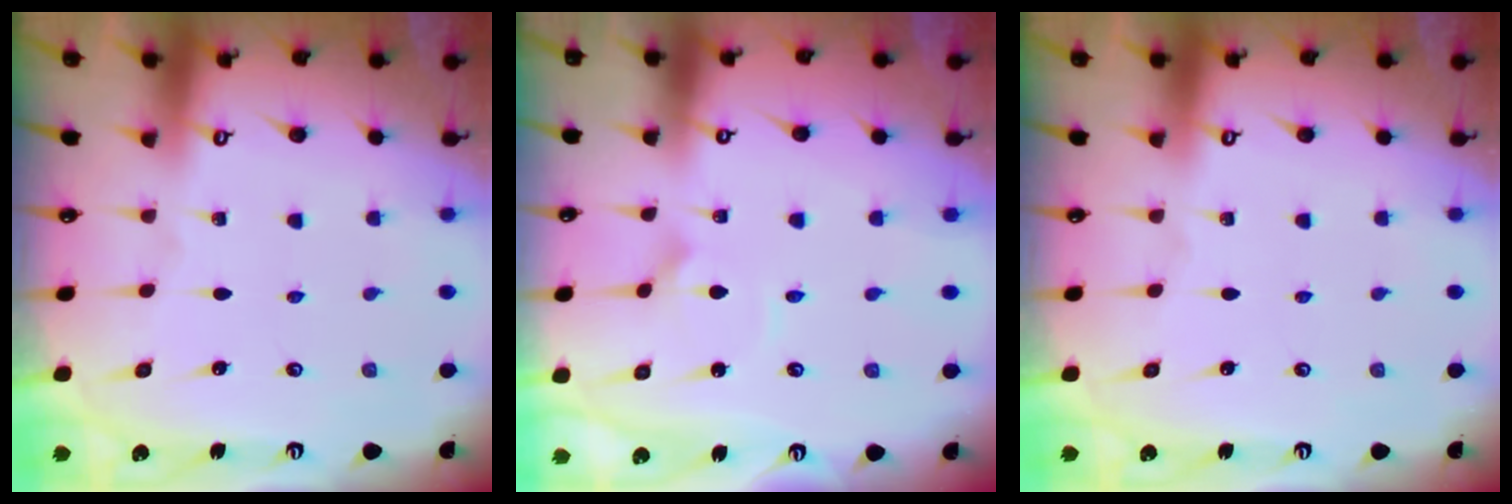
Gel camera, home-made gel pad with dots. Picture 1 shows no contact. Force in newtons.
{"total": 3.1, "press": 3.0, "slide": 0.3}
{"total": 0.0}